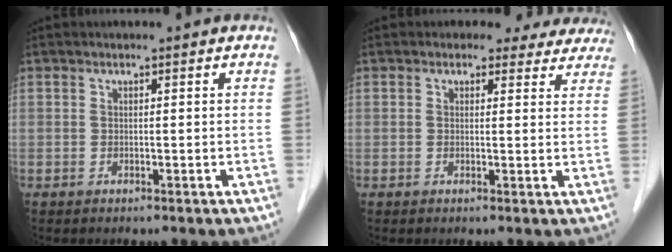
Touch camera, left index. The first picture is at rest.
{"total": 6.9, "force": [6.2, 3.2, 0.2], "torque": [0.032, 0.000, 0.042]}